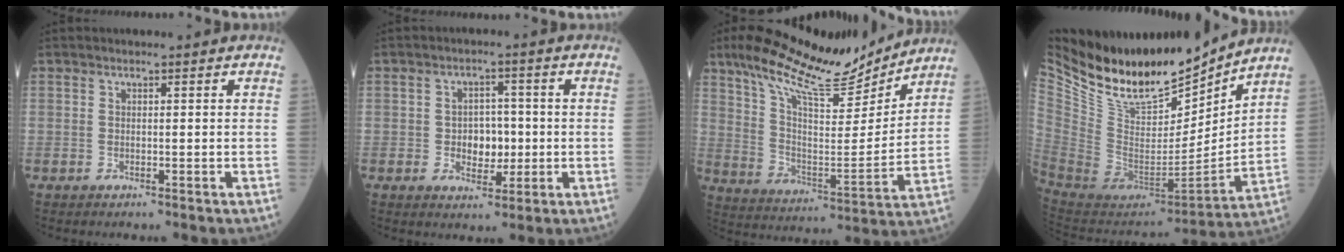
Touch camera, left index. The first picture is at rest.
{"total": 4.7, "force": [-0.7, 3.2, 3.4], "torque": [-0.050, 0.006, -0.009]}
{"total": 17.9, "force": [15.1, 3.1, 9.2], "torque": [-0.166, -0.002, 0.256]}
{"total": 22.0, "force": [18.6, 6.0, 10.1], "torque": [-0.198, -0.031, 0.332]}